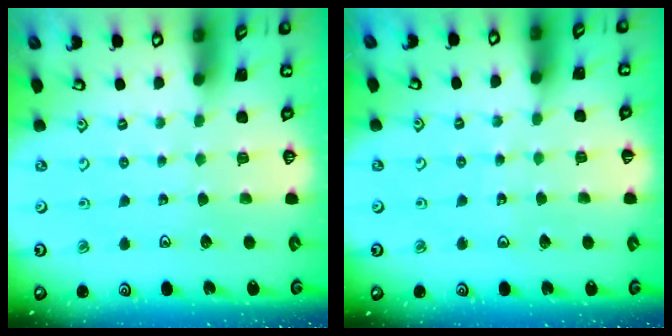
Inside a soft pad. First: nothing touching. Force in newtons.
{"total": 2.7, "press": 2.7, "slide": 0.3}